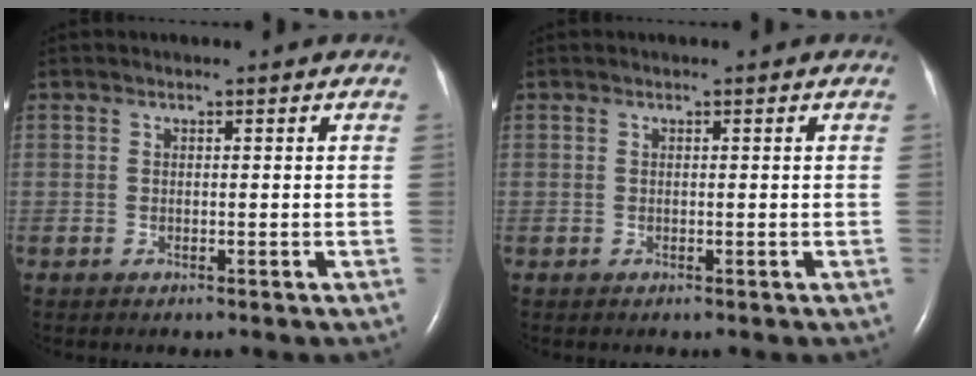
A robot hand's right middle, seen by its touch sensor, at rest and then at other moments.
{"total": 0.0}